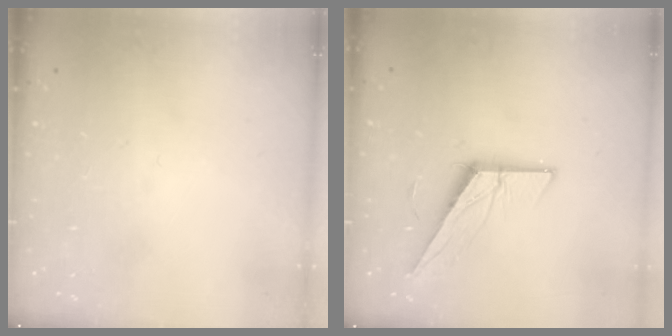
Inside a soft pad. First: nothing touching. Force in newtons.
{"total": 11.5, "press": 11.5, "slide": 0.2}